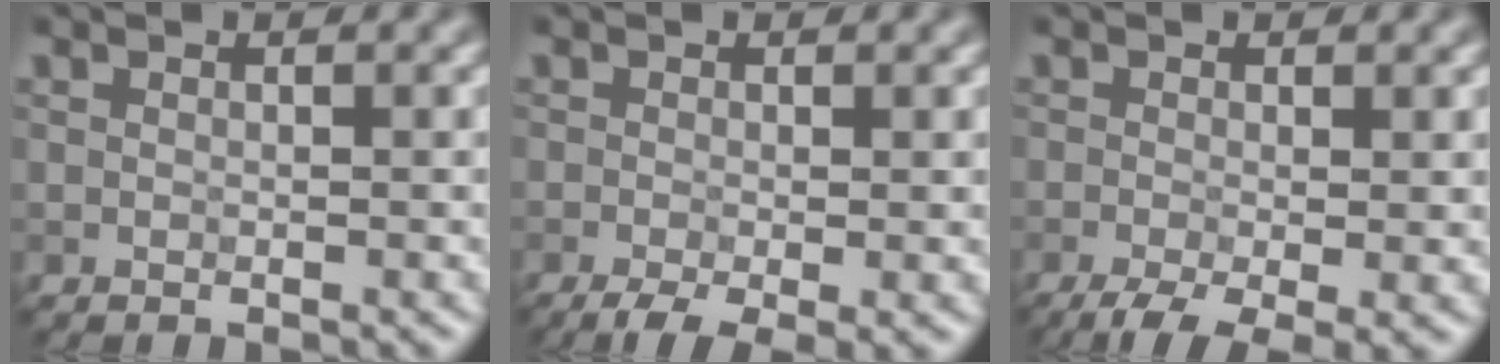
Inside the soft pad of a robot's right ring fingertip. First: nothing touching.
{"total": 3.9, "force": [-1.8, 1.0, 3.3], "torque": [-0.056, -0.009, -0.031]}
{"total": 5.2, "force": [-2.3, 1.5, 4.4], "torque": [-0.076, -0.012, -0.036]}